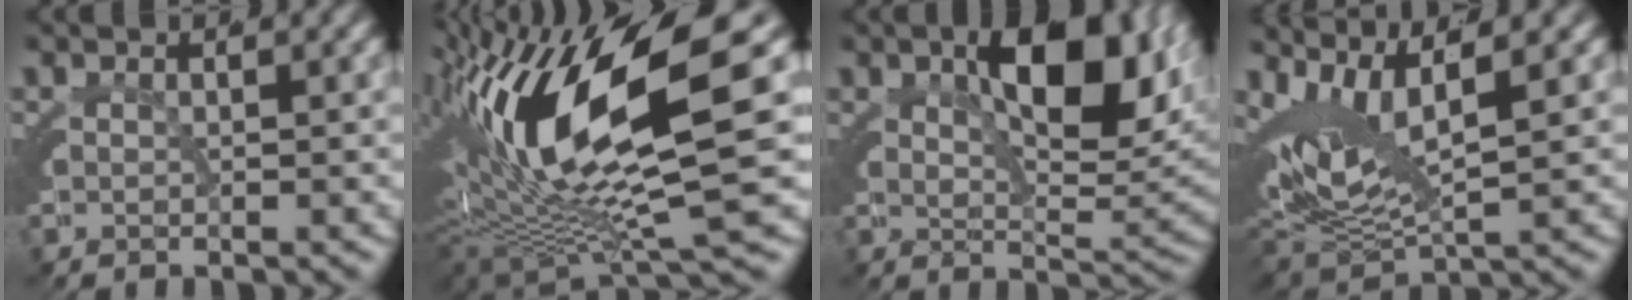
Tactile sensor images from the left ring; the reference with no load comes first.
{"total": 16.6, "force": [0.6, 8.5, 14.2], "torque": [-0.245, -0.007, 0.018]}
{"total": 8.6, "force": [2.9, 3.1, 7.5], "torque": [-0.103, -0.006, 0.048]}
{"total": 8.6, "force": [2.4, 4.8, 6.8], "torque": [-0.133, 0.009, 0.038]}